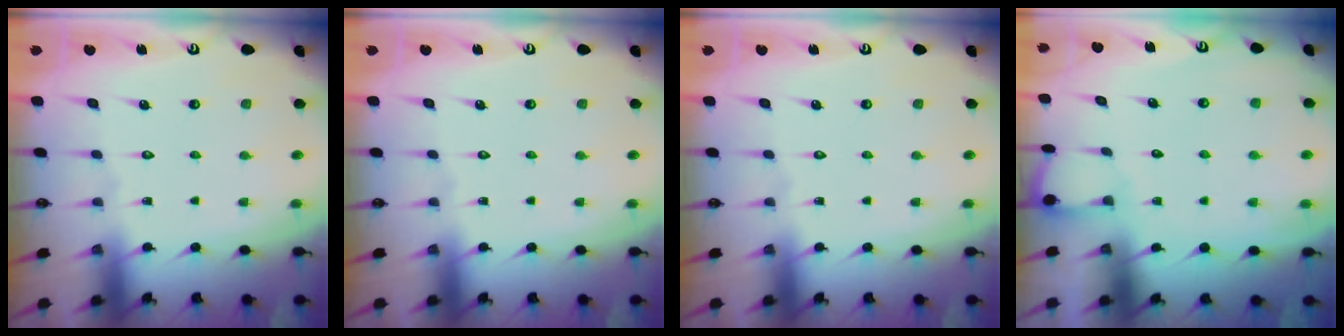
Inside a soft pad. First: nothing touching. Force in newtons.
{"total": 0.0}
{"total": 0.0}
{"total": 2.0, "press": 2.0, "slide": 0.2}